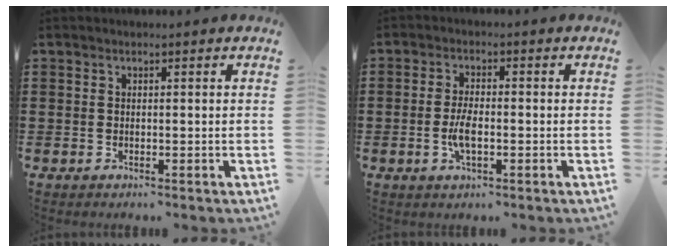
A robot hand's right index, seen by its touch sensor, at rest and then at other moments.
{"total": 4.3, "force": [-0.9, 1.6, 3.8], "torque": [-0.081, -0.001, -0.020]}